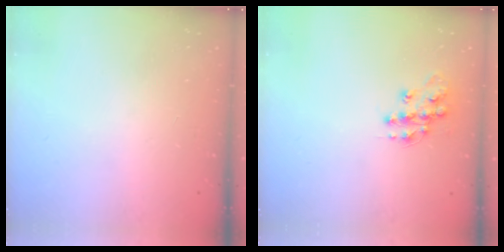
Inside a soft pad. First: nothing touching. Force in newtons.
{"total": 11.8, "press": 11.8, "slide": 0.7}